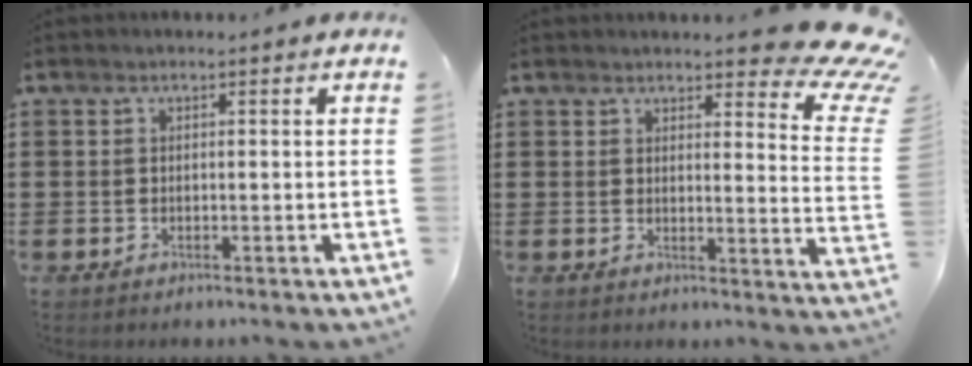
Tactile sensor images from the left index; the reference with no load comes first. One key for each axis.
{"total": 7.1, "fx": 5.9, "fy": 1.2, "fz": 3.7, "tx": -0.054, "ty": -0.034, "tz": 0.101}